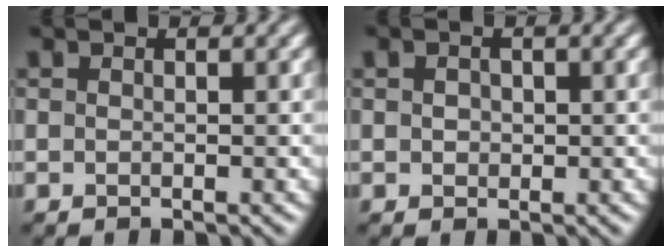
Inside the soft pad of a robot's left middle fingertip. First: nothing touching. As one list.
[{"total": 1.3, "force": [0.2, 1.1, 0.8], "torque": [-0.013, 0.002, 0.005]}]